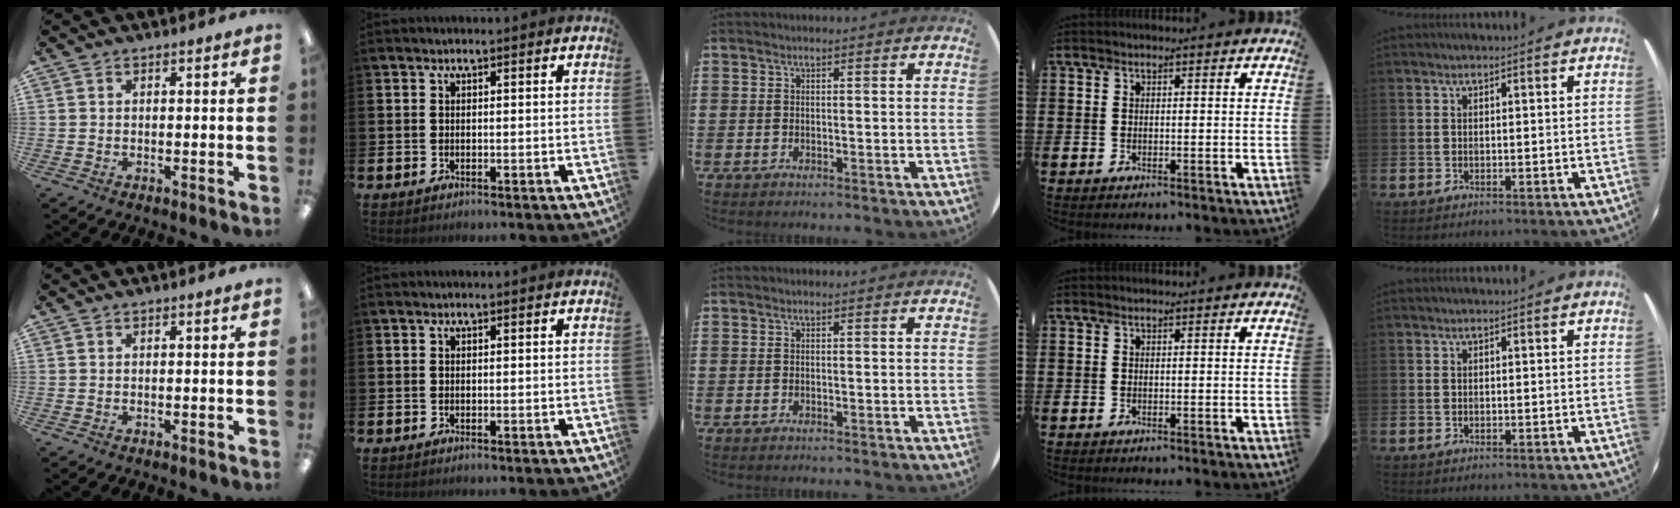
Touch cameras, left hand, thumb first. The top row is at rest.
{}